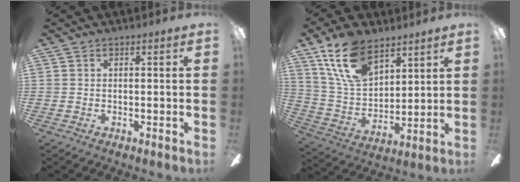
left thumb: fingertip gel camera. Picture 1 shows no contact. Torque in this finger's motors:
{"motor_torque": [0.86, 0.26, 1.74, -1.03, 0.11]}